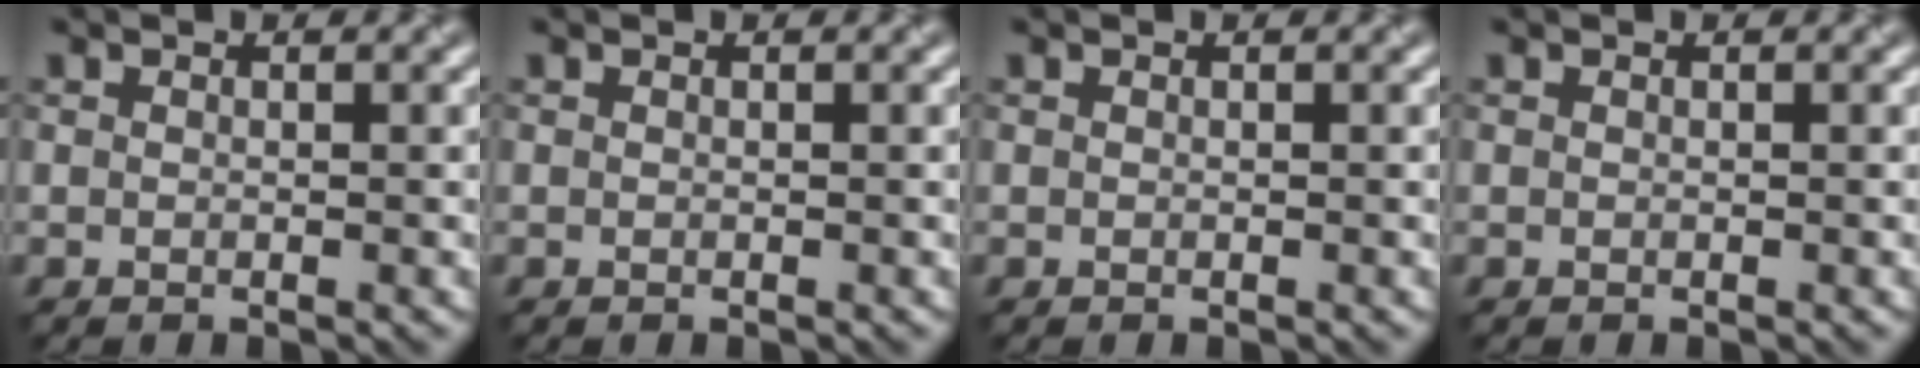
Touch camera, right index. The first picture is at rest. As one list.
[{"total": 0.0}, {"total": 0.0}, {"total": 0.0}]